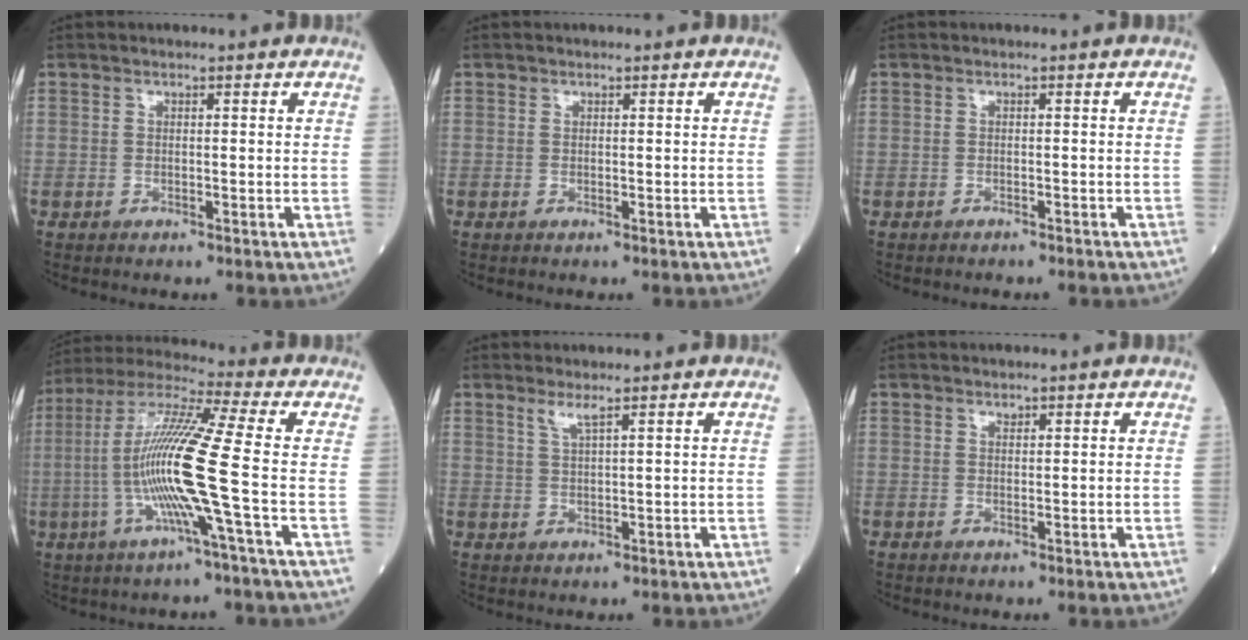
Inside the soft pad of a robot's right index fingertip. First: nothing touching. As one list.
[{"total": 0.0}, {"total": 1.7, "force": [-1.5, 0.3, 0.5], "torque": [-0.017, -0.004, -0.018]}, {"total": 14.2, "force": [-2.8, -1.5, 13.8], "torque": [-0.277, 0.001, -0.063]}, {"total": 1.9, "force": [1.4, -0.3, 1.2], "torque": [-0.029, -0.004, 0.033]}, {"total": 0.5, "force": [0.5, 0.2, 0.1], "torque": [-0.006, -0.001, 0.011]}]